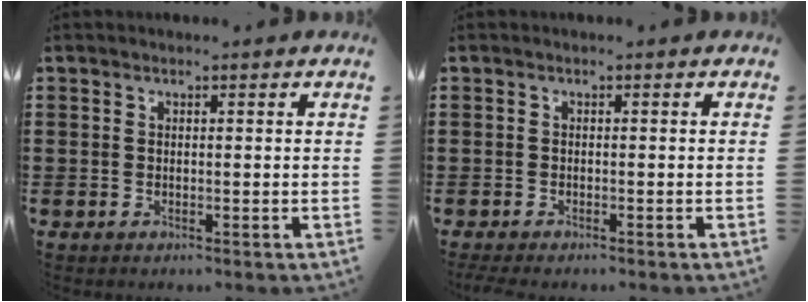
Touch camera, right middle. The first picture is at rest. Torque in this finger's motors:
{"motor_torque": [0.82, 0.56, 0.15, 0.05]}